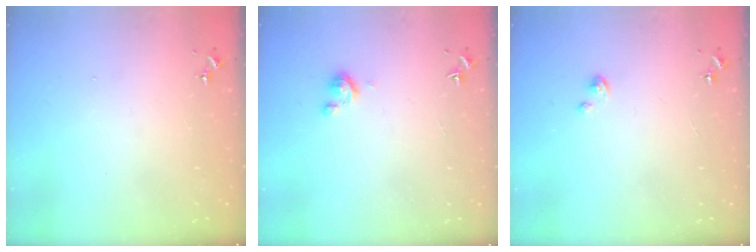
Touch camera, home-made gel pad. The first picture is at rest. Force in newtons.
{"total": 2.9, "press": 2.9, "slide": 0.3}
{"total": 1.8, "press": 1.8, "slide": 0.2}